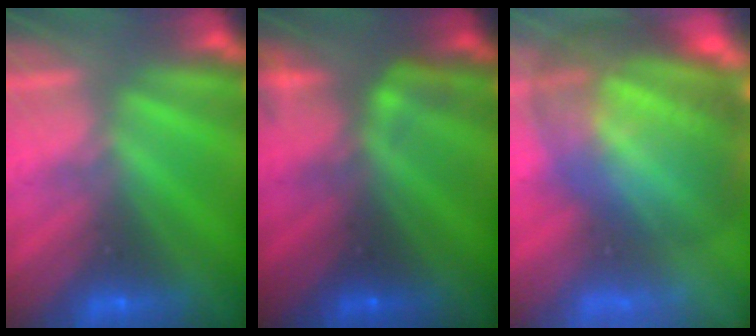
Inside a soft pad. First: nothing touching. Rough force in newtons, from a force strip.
{"total": 2.3}
{"total": 7.7}